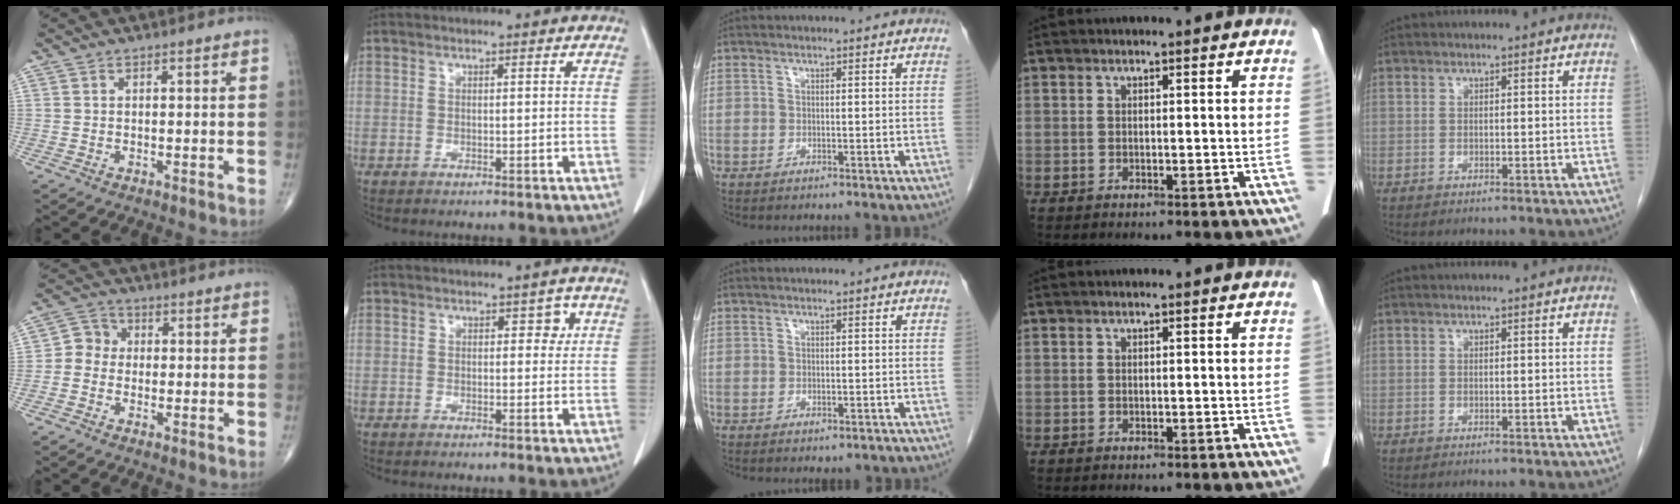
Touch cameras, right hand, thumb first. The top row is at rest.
{"thumb": {"total": 4.3, "force": [-0.7, 3.9, 1.7], "torque": [-0.010, 0.014, -0.030]}, "index": {"total": 2.1, "force": [0.6, 1.4, 1.5], "torque": [-0.011, 0.008, 0.004]}, "middle": {"total": 0.9, "force": [-0.6, 0.5, 0.5], "torque": [-0.005, -0.001, -0.002]}}